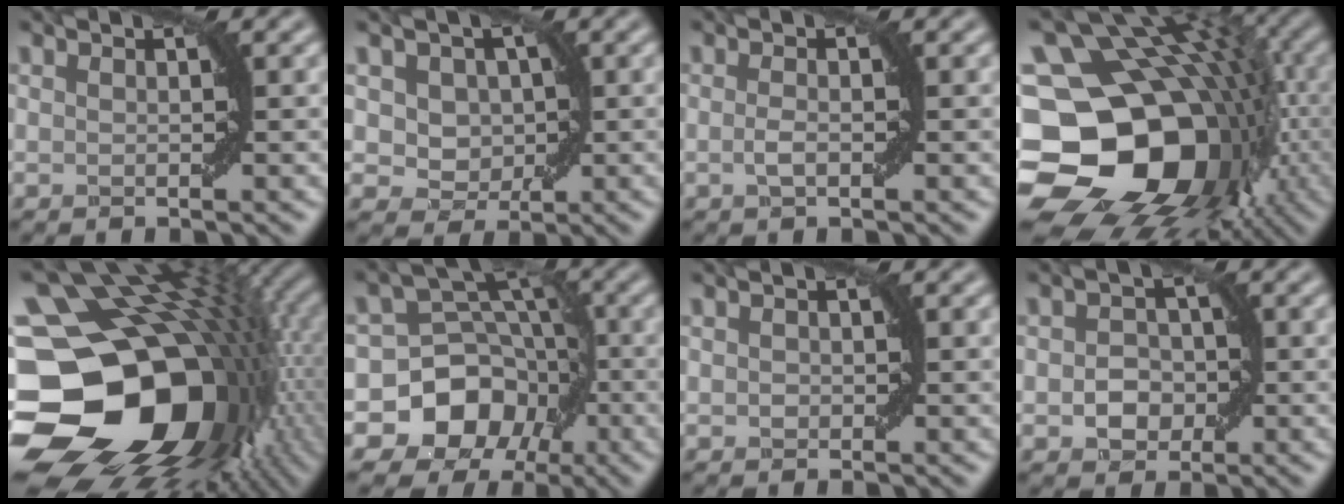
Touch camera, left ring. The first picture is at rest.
{"total": 3.8, "force": [1.0, 3.1, 2.0], "torque": [-0.029, 0.007, 0.013]}
{"total": 1.2, "force": [-0.3, 0.4, 1.1], "torque": [-0.026, 0.003, -0.006]}
{"total": 20.8, "force": [-3.7, 16.6, 12.1], "torque": [-0.206, -0.015, -0.064]}
{"total": 21.4, "force": [-2.8, 15.9, 14.1], "torque": [-0.287, -0.059, -0.012]}
{"total": 9.4, "force": [-3.7, 8.0, 3.4], "torque": [-0.043, 0.013, -0.098]}
{"total": 0.7, "force": [0.0, 0.6, 0.3], "torque": [-0.004, 0.000, -0.001]}
{"total": 2.6, "force": [-0.6, 2.2, 1.4], "torque": [-0.019, 0.001, -0.012]}